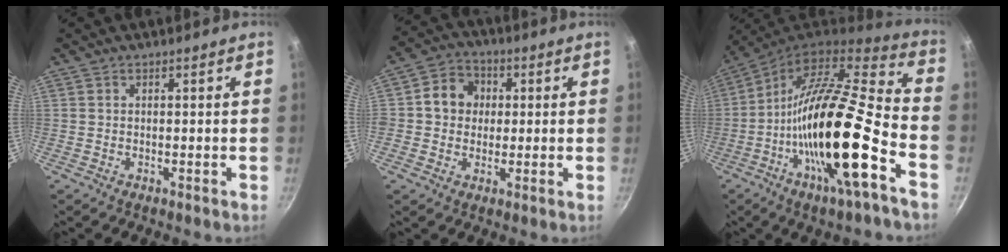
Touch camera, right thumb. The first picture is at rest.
{"total": 9.3, "force": [1.0, 8.2, 4.2], "torque": [-0.035, 0.013, -0.003]}
{"total": 23.6, "force": [-8.2, 5.4, 21.5], "torque": [-0.352, 0.029, -0.158]}